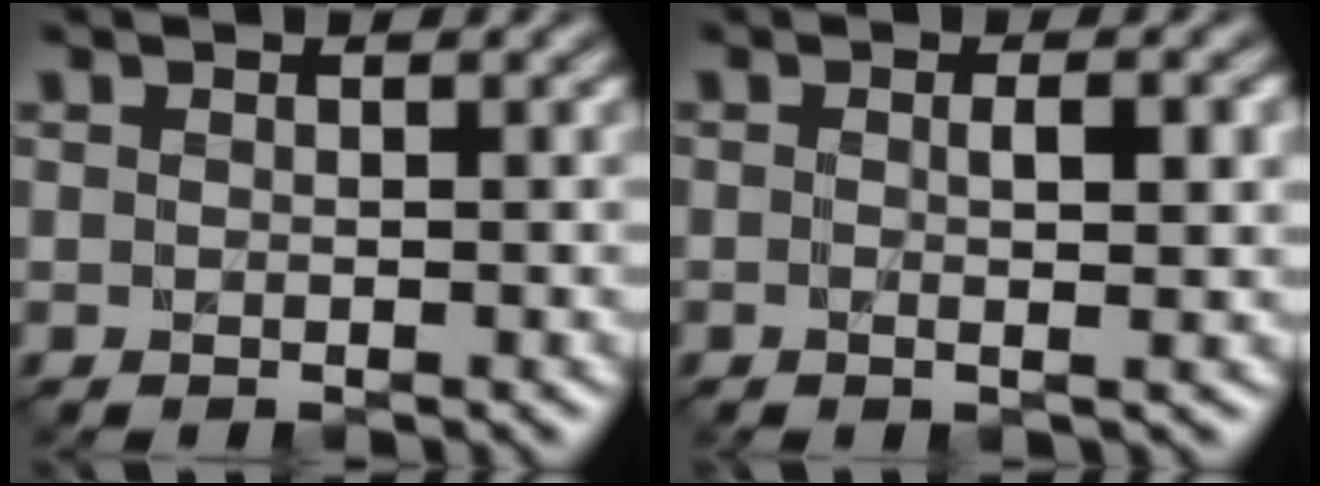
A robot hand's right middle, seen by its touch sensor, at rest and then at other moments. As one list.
[{"total": 2.6, "force": [0.1, 0.5, 2.5], "torque": [-0.041, 0.000, 0.000]}]